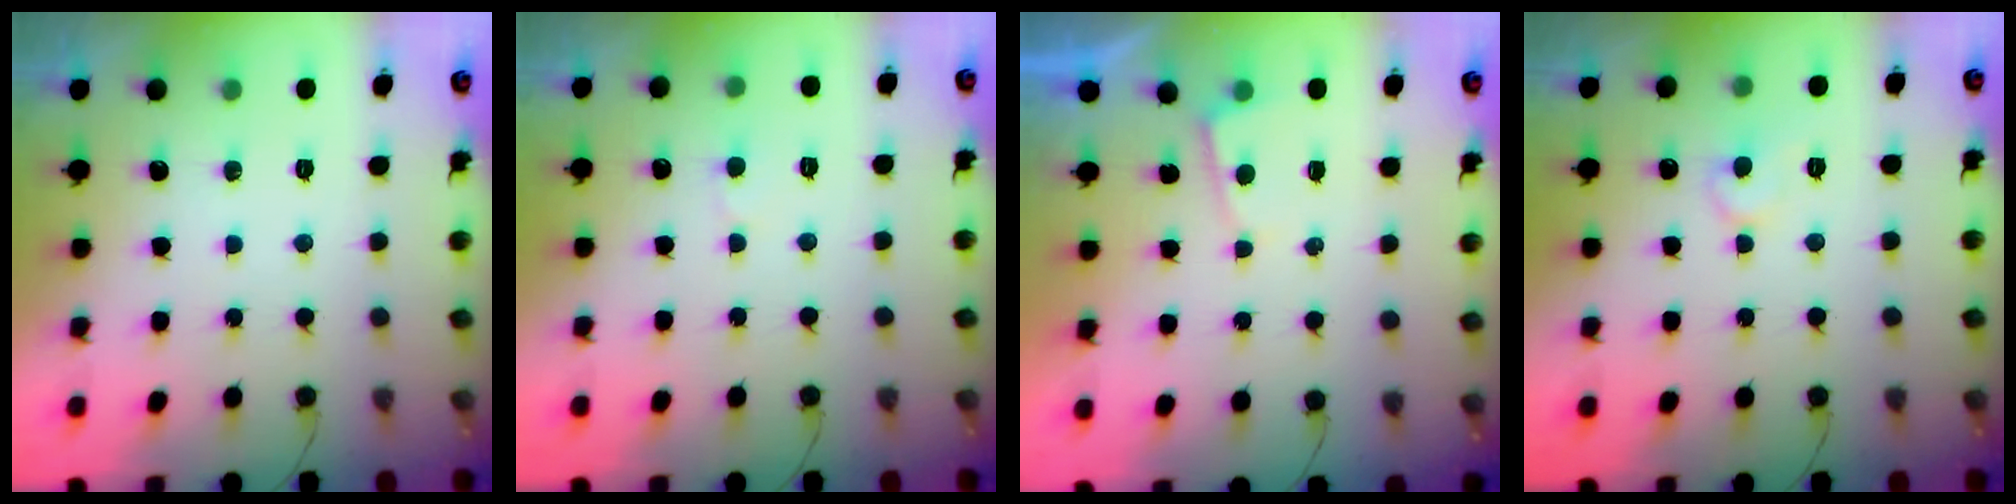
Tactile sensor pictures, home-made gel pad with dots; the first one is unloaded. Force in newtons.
{"total": 3.7, "press": 3.7, "slide": 0.3}
{"total": 1.2, "press": 1.2, "slide": 0.1}
{"total": 6.2, "press": 6.2, "slide": 0.6}